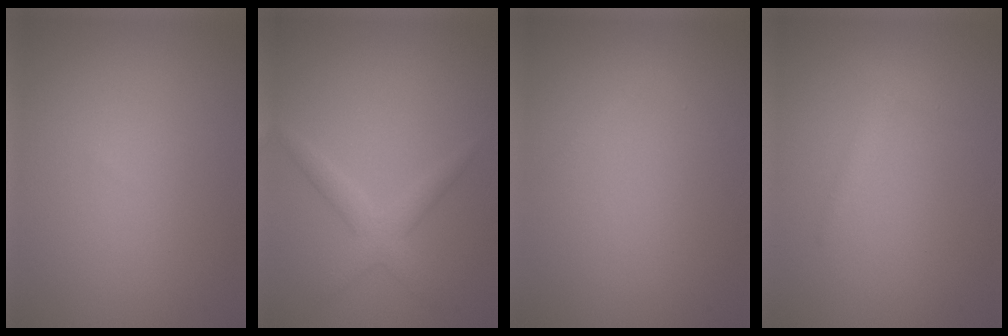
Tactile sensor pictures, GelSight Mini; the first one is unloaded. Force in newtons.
{"total": 2.4, "press": 2.4, "slide": 0.0}
{"total": 0.5, "press": 0.5, "slide": 0.0}
{"total": 1.3, "press": 1.3, "slide": 0.1}